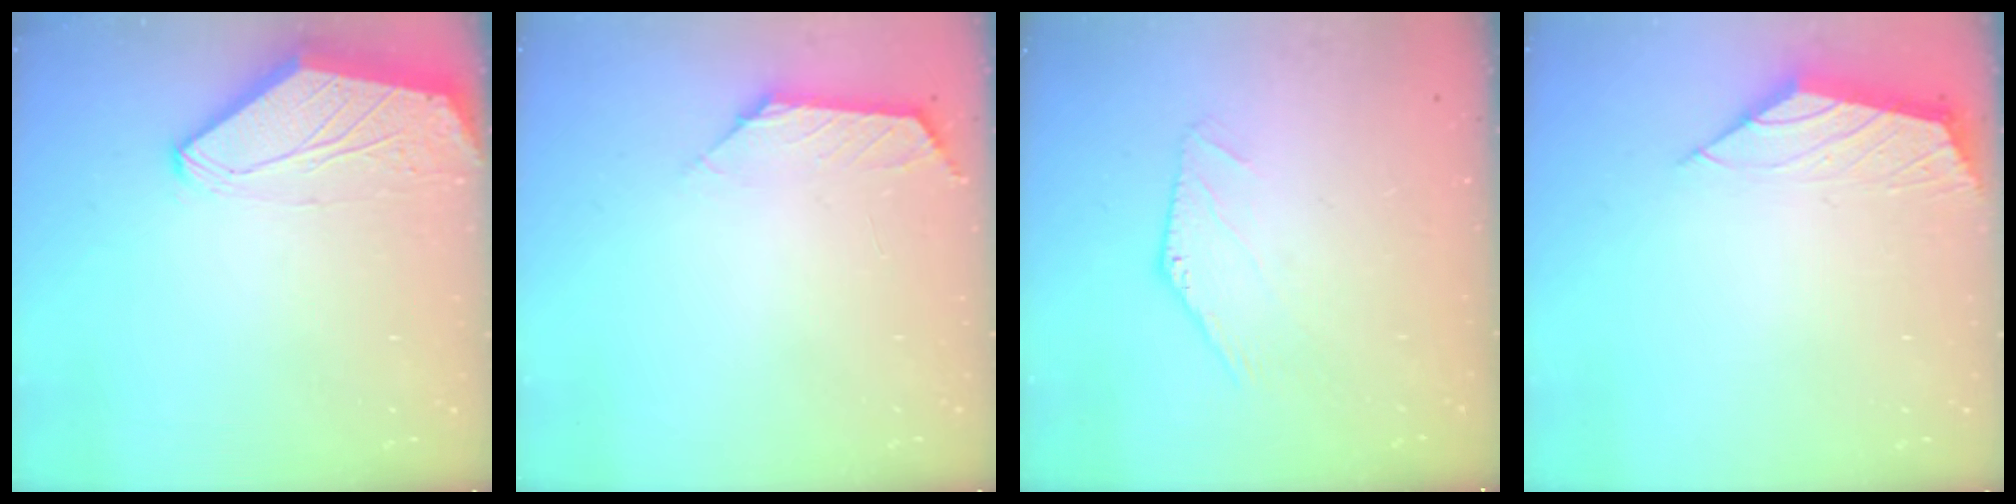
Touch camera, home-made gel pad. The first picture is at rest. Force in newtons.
{"total": 1.0, "press": 0.8, "slide": 0.5}
{"total": 0.0}
{"total": 2.1, "press": 2.0, "slide": 0.5}